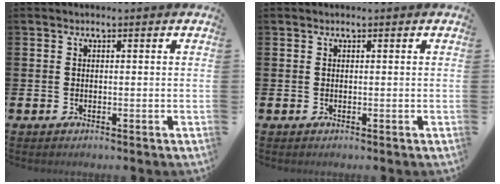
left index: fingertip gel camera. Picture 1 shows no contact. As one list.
[{"total": 0.0}]